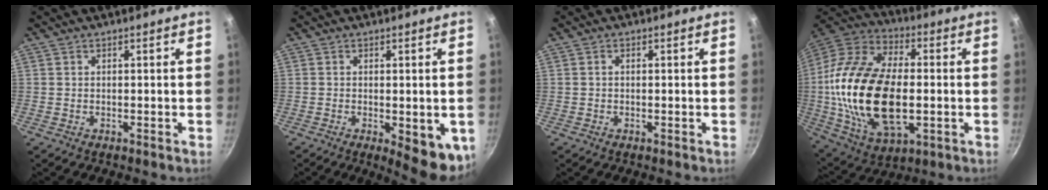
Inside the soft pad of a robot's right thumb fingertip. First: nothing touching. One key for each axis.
{"total": 9.4, "fx": -2.4, "fy": 3.5, "fz": 8.4, "tx": -0.084, "ty": -0.002, "tz": -0.022}
{"total": 0.7, "fx": 0.0, "fy": 0.5, "fz": 0.4, "tx": -0.008, "ty": 0.006, "tz": 0.000}
{"total": 28.0, "fx": -1.6, "fy": 15.7, "fz": 23.1, "tx": -0.449, "ty": 0.015, "tz": -0.029}